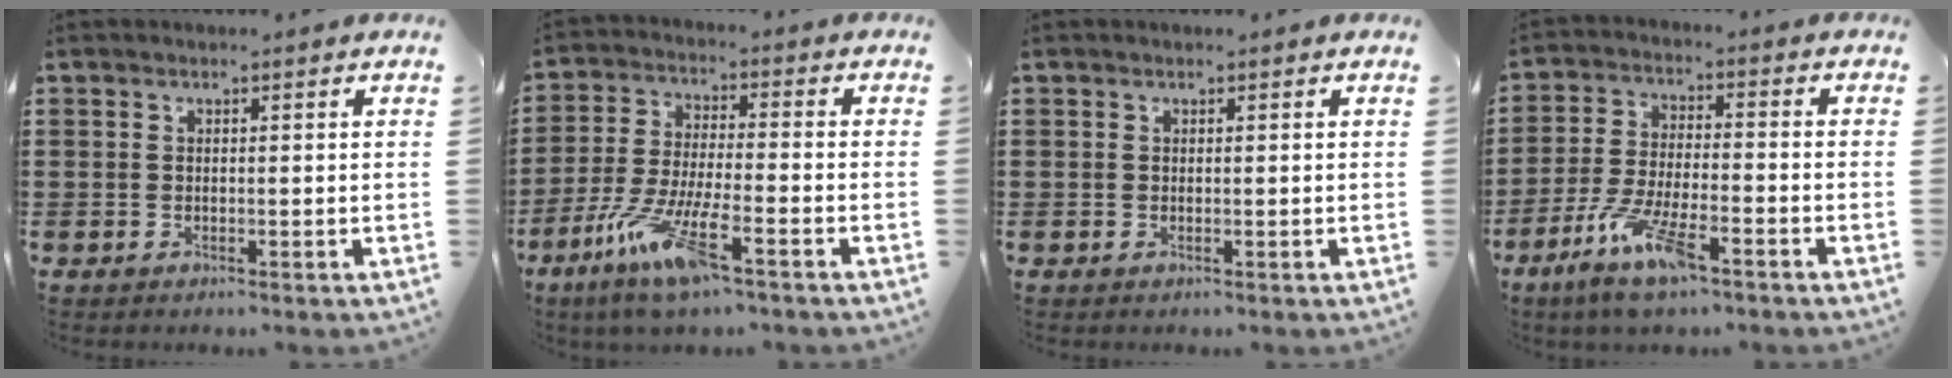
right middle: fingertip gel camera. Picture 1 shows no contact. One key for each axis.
{"total": 10.0, "fx": -6.4, "fy": 1.0, "fz": 7.6, "tx": -0.158, "ty": -0.011, "tz": -0.123}
{"total": 0.0}
{"total": 9.4, "fx": -6.0, "fy": 2.1, "fz": 6.9, "tx": -0.154, "ty": -0.009, "tz": -0.116}